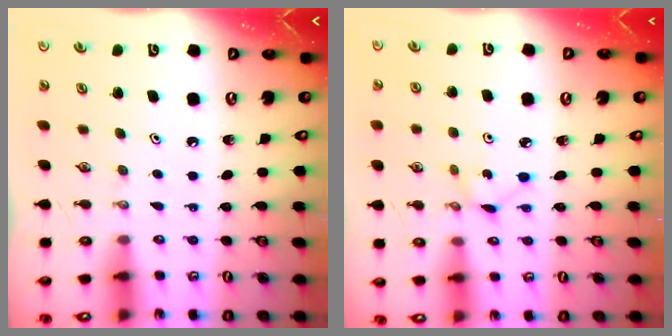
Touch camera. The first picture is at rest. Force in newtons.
{"total": 2.0, "press": 1.9, "slide": 0.2}